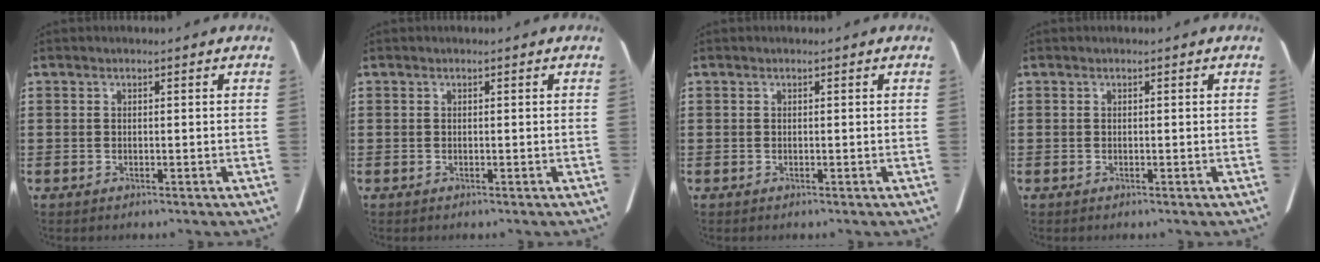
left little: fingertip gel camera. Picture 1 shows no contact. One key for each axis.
{"total": 0.0}
{"total": 0.0}
{"total": 0.0}